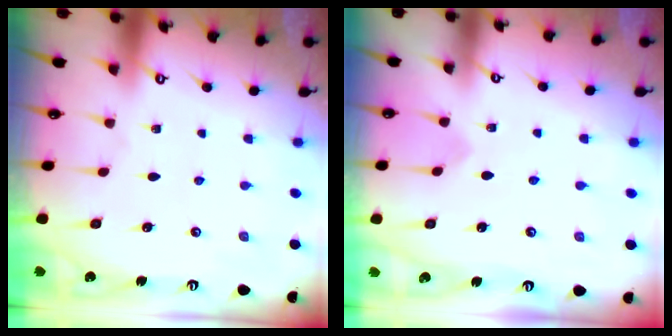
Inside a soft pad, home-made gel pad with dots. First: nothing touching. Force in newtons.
{"total": 2.4, "press": 2.4, "slide": 0.3}